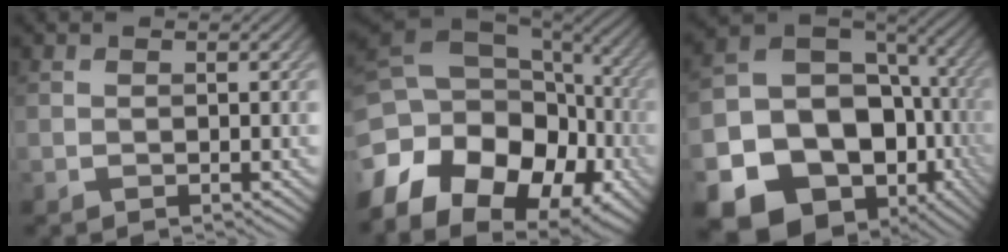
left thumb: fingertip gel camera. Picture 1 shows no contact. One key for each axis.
{"total": 18.5, "fx": -6.1, "fy": 13.2, "fz": 11.5, "tx": -0.247, "ty": -0.017, "tz": -0.071}
{"total": 22.2, "fx": -9.8, "fy": 17.6, "fz": 9.3, "tx": -0.196, "ty": -0.052, "tz": -0.145}